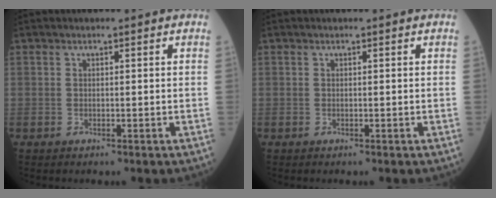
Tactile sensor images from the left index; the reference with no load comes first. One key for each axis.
{"total": 0.0}